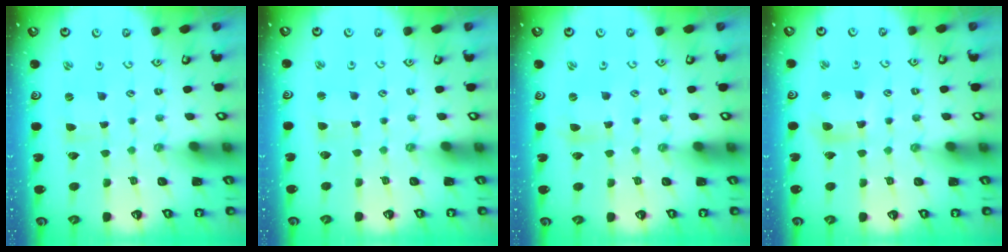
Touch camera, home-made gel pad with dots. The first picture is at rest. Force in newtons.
{"total": 1.4, "press": 1.3, "slide": 0.3}
{"total": 1.0, "press": 1.0, "slide": 0.2}
{"total": 7.1, "press": 7.0, "slide": 0.9}